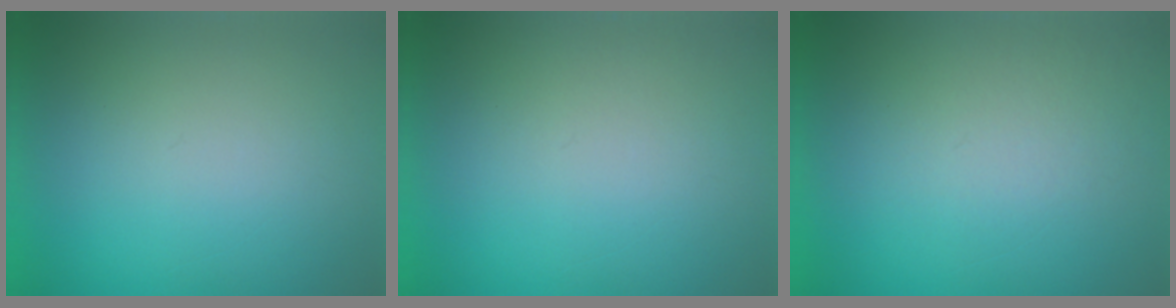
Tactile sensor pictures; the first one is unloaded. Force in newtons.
{"total": 1.1}
{"total": 3.2}